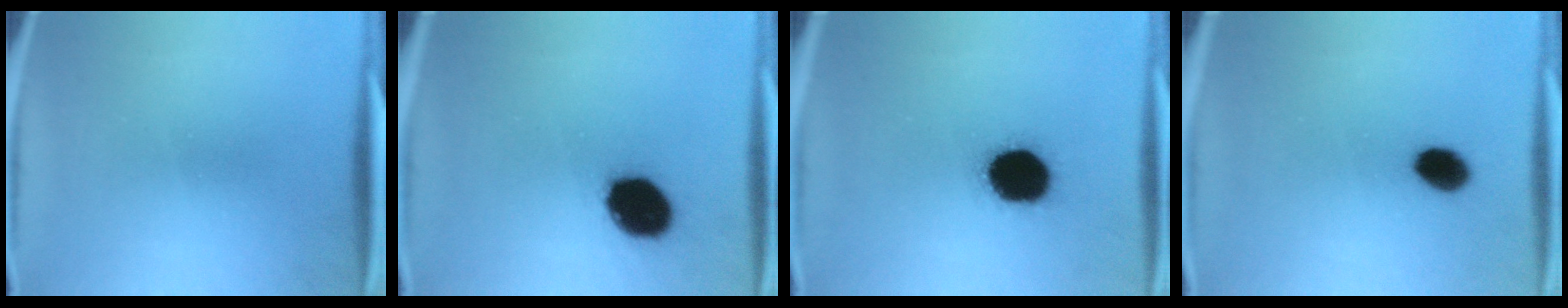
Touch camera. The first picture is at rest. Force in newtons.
{"total": 14.0}
{"total": 16.6}
{"total": 6.2}